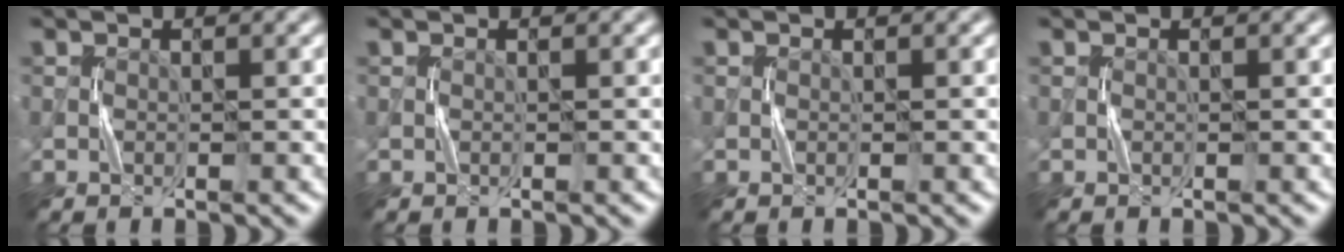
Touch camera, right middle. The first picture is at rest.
{"total": 0.0}
{"total": 0.0}
{"total": 0.0}